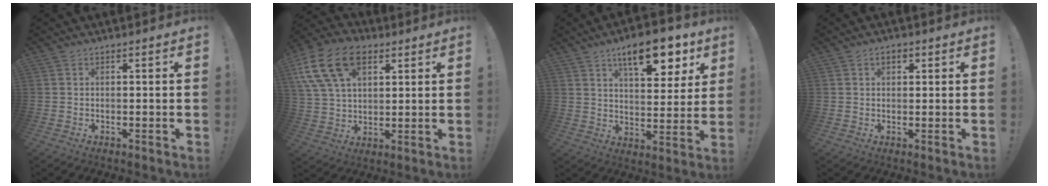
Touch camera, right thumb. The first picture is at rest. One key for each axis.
{"total": 17.5, "fx": 8.1, "fy": 11.2, "fz": 10.8, "tx": -0.202, "ty": -0.027, "tz": 0.149}
{"total": 15.5, "fx": 9.5, "fy": 5.8, "fz": 10.8, "tx": -0.144, "ty": -0.047, "tz": 0.153}
{"total": 2.4, "fx": 0.9, "fy": 1.5, "fz": 1.6, "tx": -0.028, "ty": 0.003, "tz": 0.014}